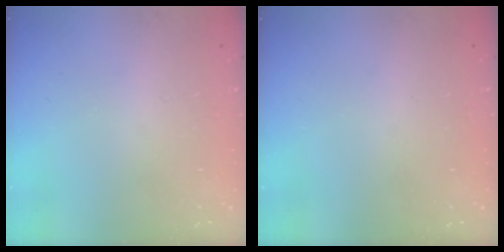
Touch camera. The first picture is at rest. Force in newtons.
{"total": 0.0}